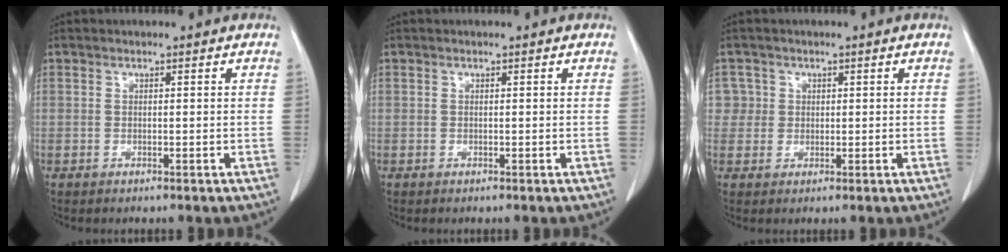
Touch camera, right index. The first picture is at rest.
{"total": 0.0}
{"total": 2.7, "force": [0.7, 2.6, -0.3], "torque": [0.026, 0.005, 0.006]}